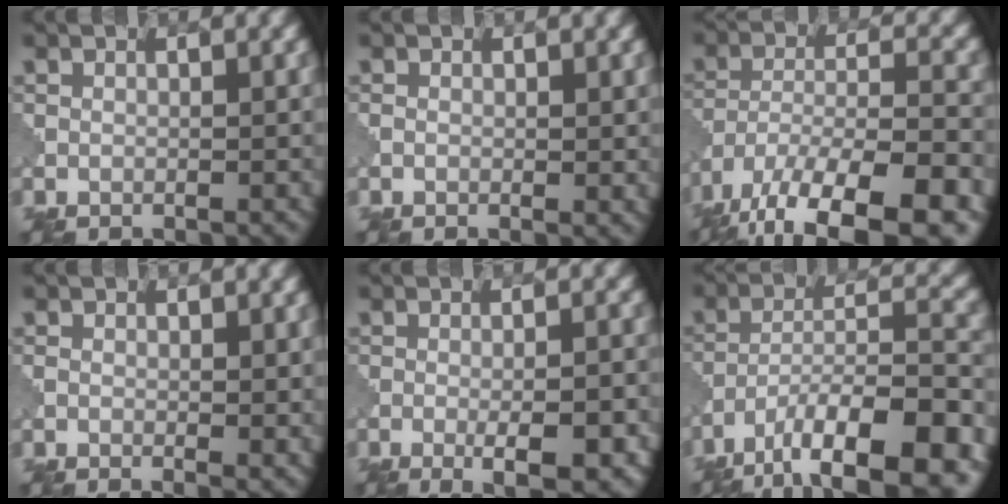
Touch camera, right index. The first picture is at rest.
{"total": 1.5, "force": [0.0, 0.5, 1.4], "torque": [-0.020, 0.002, 0.004]}
{"total": 15.1, "force": [-11.2, 5.0, 8.8], "torque": [-0.178, -0.034, -0.164]}
{"total": 2.6, "force": [-0.1, 0.9, 2.5], "torque": [-0.033, -0.005, 0.005]}
{"total": 5.6, "force": [-2.1, 1.5, 5.0], "torque": [-0.059, -0.002, -0.024]}
{"total": 12.3, "force": [-8.7, 3.2, 8.1], "torque": [-0.135, 0.007, -0.146]}